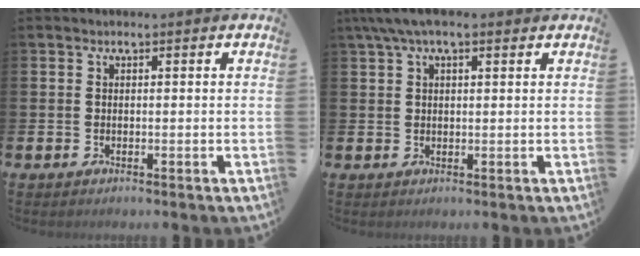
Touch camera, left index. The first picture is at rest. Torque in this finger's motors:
{"motor_torque": [0.29, -0.59, 1.05, 0.21]}